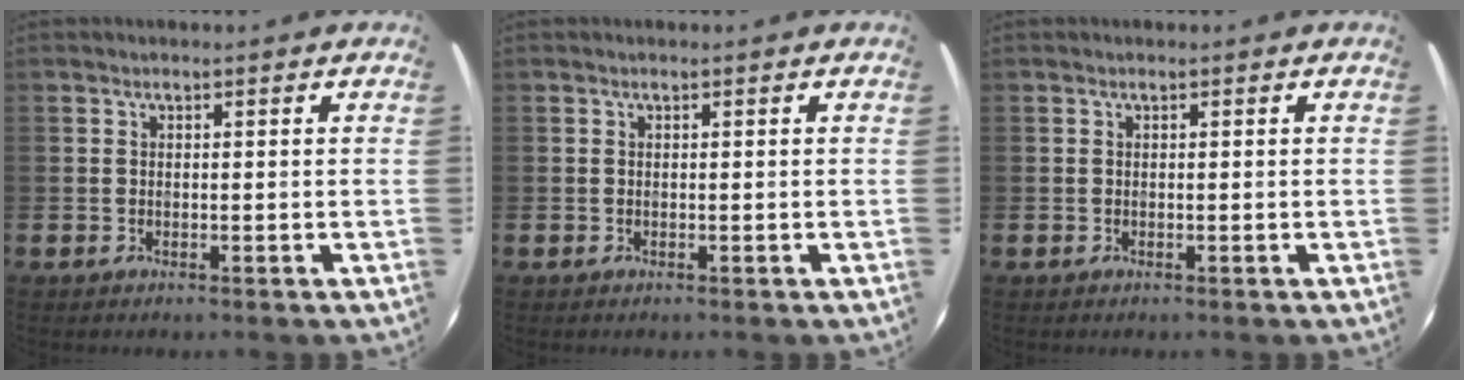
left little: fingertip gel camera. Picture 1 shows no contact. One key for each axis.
{"total": 0.0}
{"total": 0.0}